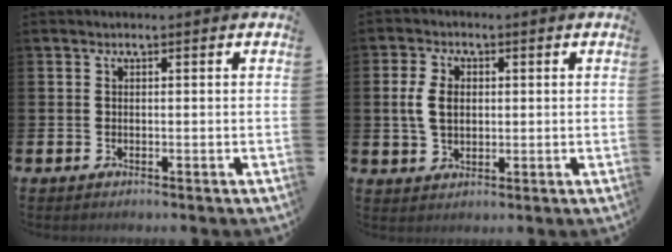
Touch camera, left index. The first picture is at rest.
{"total": 4.8, "force": [1.0, 3.2, 3.4], "torque": [-0.062, 0.009, 0.013]}